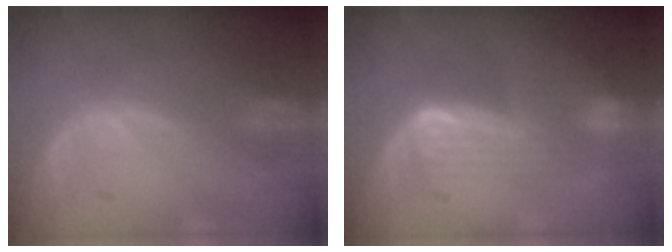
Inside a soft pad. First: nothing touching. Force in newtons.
{"total": 6.4, "press": 5.9, "slide": 2.5}